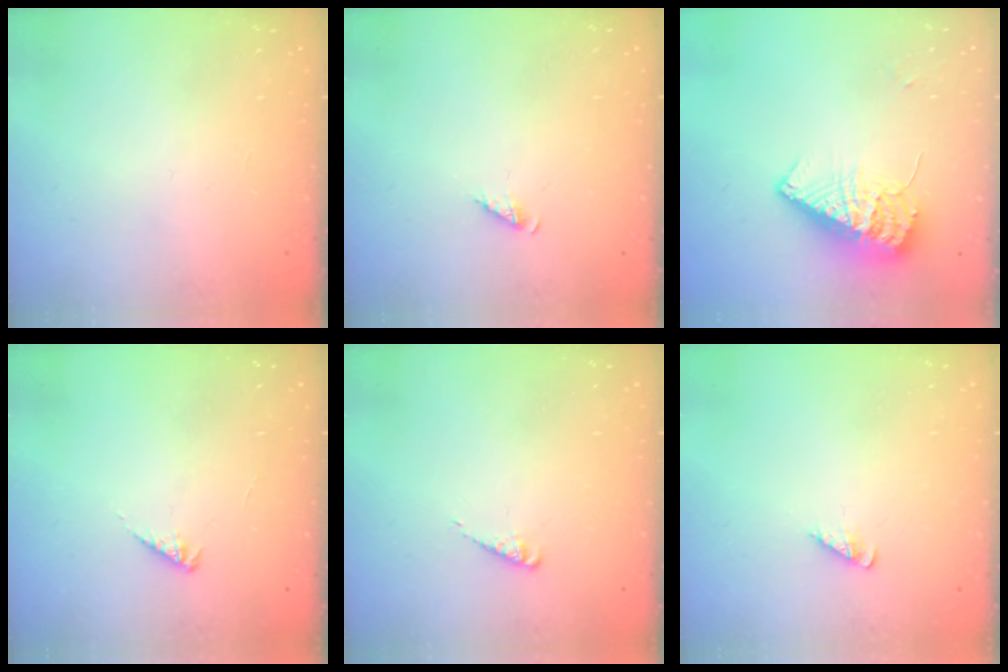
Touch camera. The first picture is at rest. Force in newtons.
{"total": 2.0, "press": 1.9, "slide": 0.3}
{"total": 11.8, "press": 11.7, "slide": 1.0}
{"total": 2.5, "press": 2.5, "slide": 0.5}
{"total": 2.4, "press": 2.4, "slide": 0.3}
{"total": 1.5, "press": 1.5, "slide": 0.3}